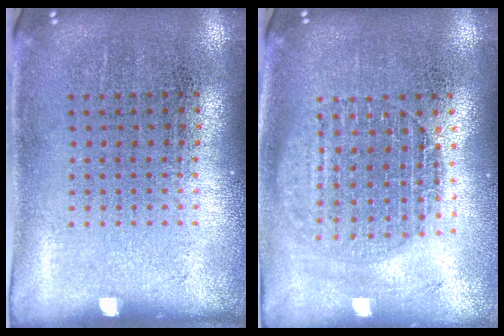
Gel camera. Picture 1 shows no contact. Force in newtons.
{"total": 1.6, "press": 1.4, "slide": 0.7}